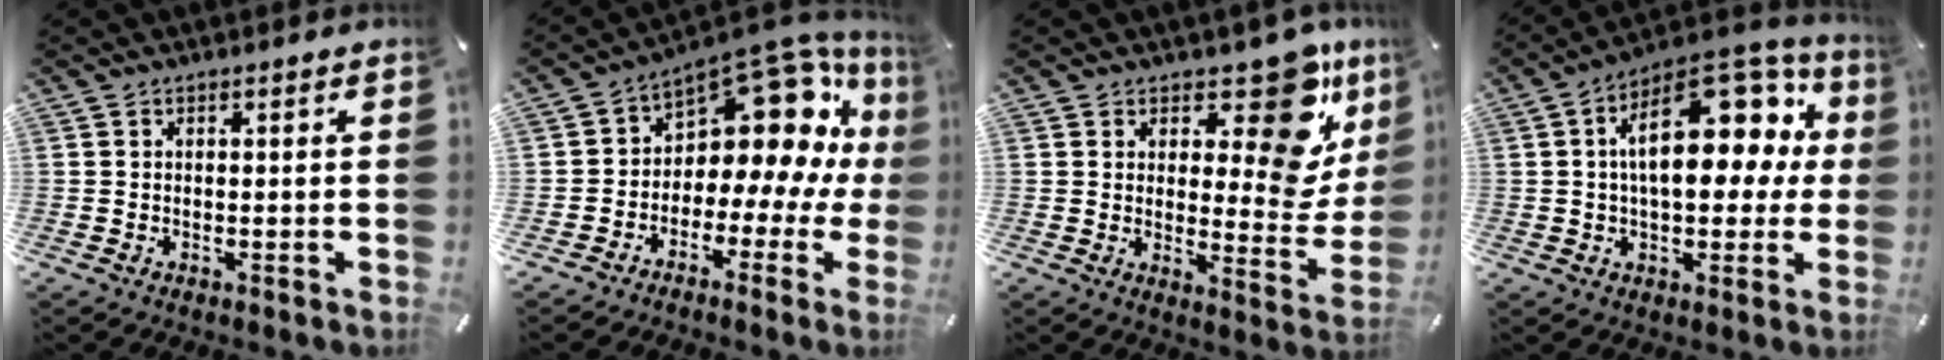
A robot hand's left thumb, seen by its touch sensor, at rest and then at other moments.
{"total": 14.9, "force": [7.4, 8.9, 9.4], "torque": [-0.124, -0.076, 0.121]}
{"total": 15.1, "force": [8.9, 6.2, 10.4], "torque": [-0.128, -0.088, 0.147]}
{"total": 20.7, "force": [5.9, 11.1, 16.5], "torque": [-0.245, -0.029, 0.097]}